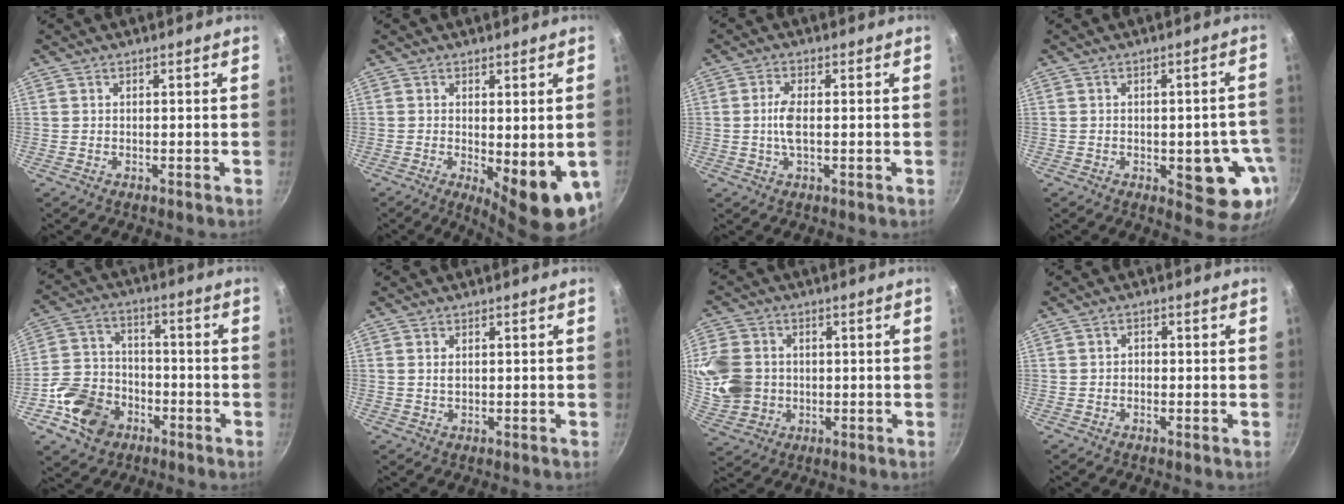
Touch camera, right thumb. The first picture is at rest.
{"total": 10.8, "force": [-2.2, 3.6, 10.0], "torque": [-0.116, -0.013, -0.016]}
{"total": 4.1, "force": [-0.2, 1.4, 3.8], "torque": [-0.089, 0.002, -0.007]}
{"total": 11.3, "force": [-2.9, 5.0, 9.7], "torque": [-0.067, 0.005, -0.035]}
{"total": 13.3, "force": [-5.8, 10.2, 6.2], "torque": [-0.097, 0.043, -0.106]}
{"total": 1.4, "force": [0.3, 0.9, 1.1], "torque": [-0.019, 0.000, 0.006]}
{"total": 12.6, "force": [0.5, 10.9, 6.3], "torque": [-0.119, 0.001, 0.013]}
{"total": 1.2, "force": [-0.4, 1.0, 0.6], "torque": [-0.010, 0.007, -0.007]}